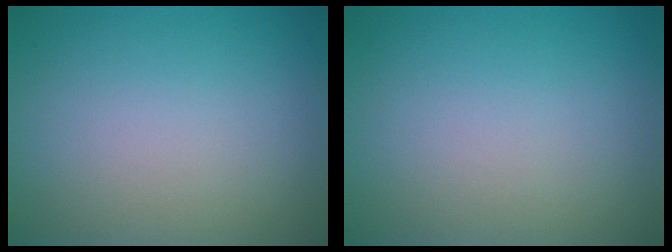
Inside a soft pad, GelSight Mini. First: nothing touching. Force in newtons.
{"total": 0.0}